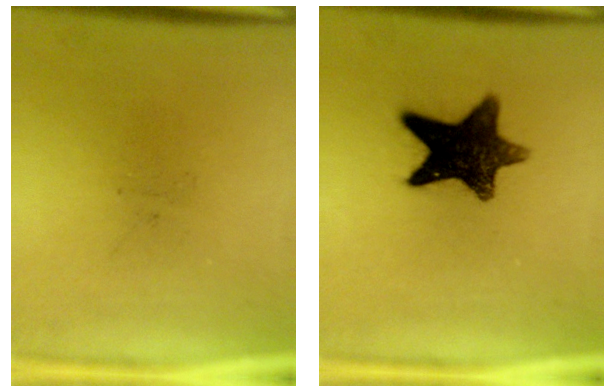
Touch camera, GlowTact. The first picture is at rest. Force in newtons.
{"total": 12.8}